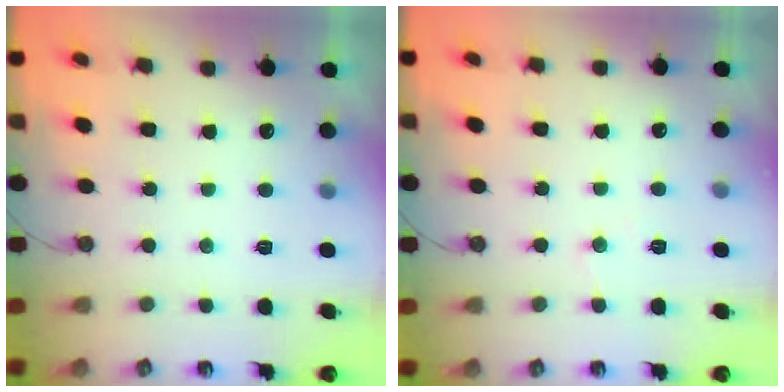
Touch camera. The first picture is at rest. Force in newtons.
{"total": 4.7, "press": 4.7, "slide": 0.8}